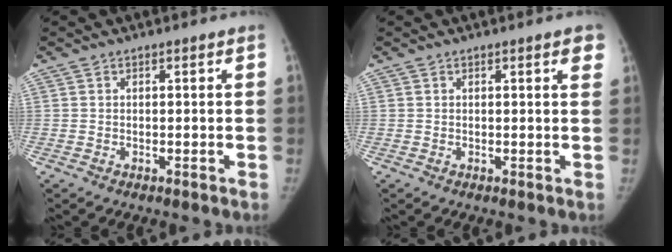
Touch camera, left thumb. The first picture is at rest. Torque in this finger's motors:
{"motor_torque": [-0.06, -0.28, 0.43, -0.33, 0.08]}